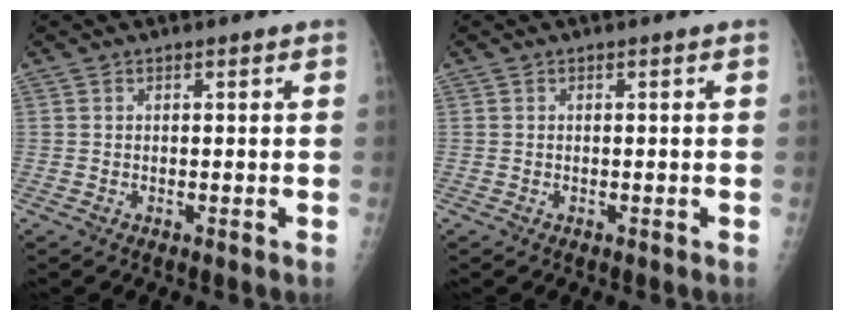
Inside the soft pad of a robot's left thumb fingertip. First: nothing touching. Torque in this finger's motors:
{"motor_torque": [0.00, 0.00, 0.01, -0.01, 0.00]}